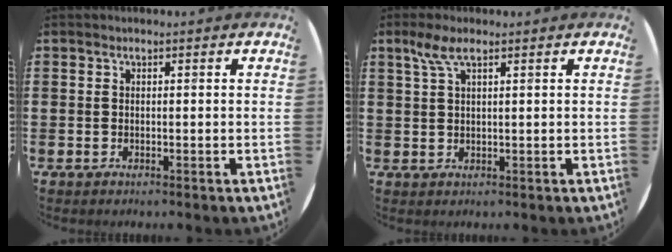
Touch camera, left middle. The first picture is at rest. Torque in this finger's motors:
{"motor_torque": [0.30, -0.26, 0.09, 0.05]}